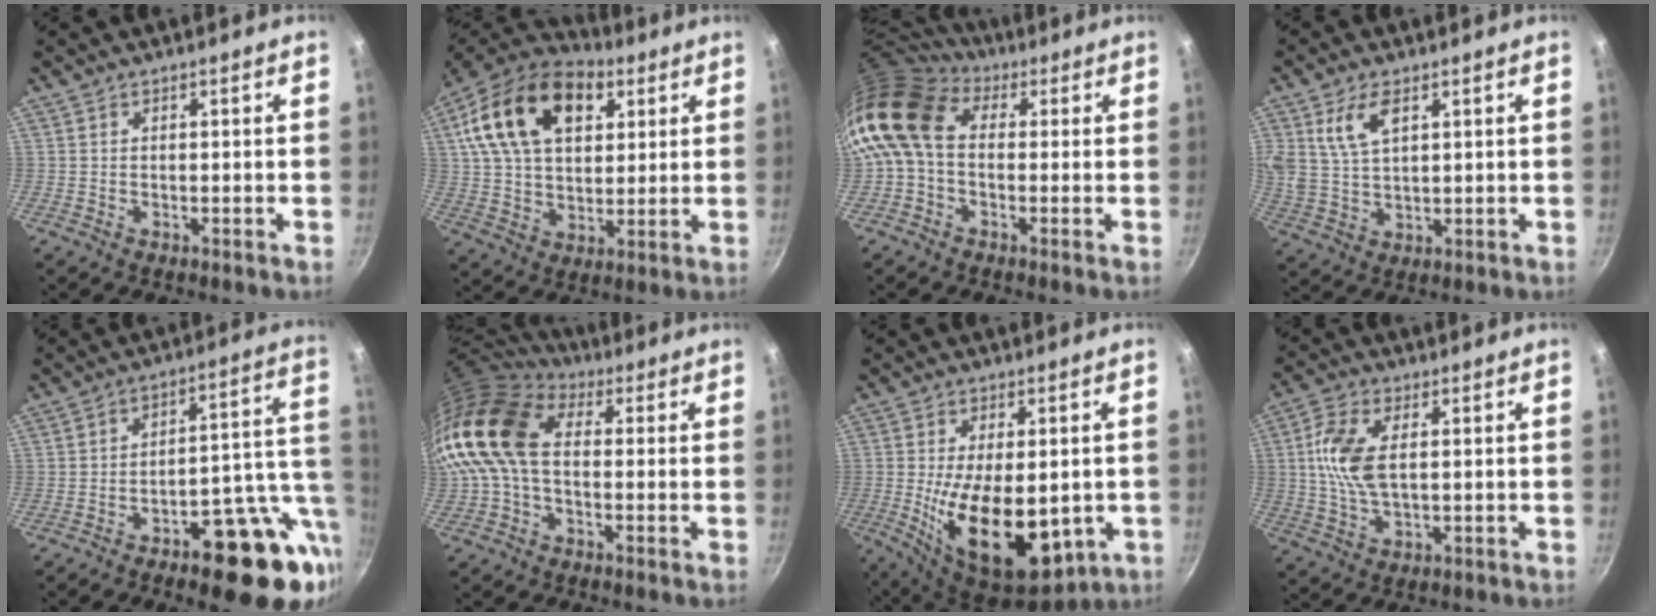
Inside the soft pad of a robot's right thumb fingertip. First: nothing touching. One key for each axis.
{"total": 22.4, "fx": 8.6, "fy": 14.0, "fz": 15.3, "tx": -0.251, "ty": 0.003, "tz": 0.140}
{"total": 11.3, "fx": 0.8, "fy": 8.3, "fz": 7.6, "tx": -0.138, "ty": 0.022, "tz": -0.007}
{"total": 7.6, "fx": 3.3, "fy": 4.0, "fz": 5.5, "tx": -0.103, "ty": -0.011, "tz": 0.070}
{"total": 18.9, "fx": -7.2, "fy": 7.8, "fz": 15.7, "tx": -0.156, "ty": 0.040, "tz": -0.095}
{"total": 13.4, "fx": 0.4, "fy": 9.0, "fz": 9.9, "tx": -0.179, "ty": 0.024, "tz": -0.009}
{"total": 18.7, "fx": -2.7, "fy": 9.9, "fz": 15.6, "tx": -0.242, "ty": -0.020, "tz": -0.022}
{"total": 9.6, "fx": 1.4, "fy": 5.1, "fz": 8.1, "tx": -0.163, "ty": 0.007, "tz": 0.023}